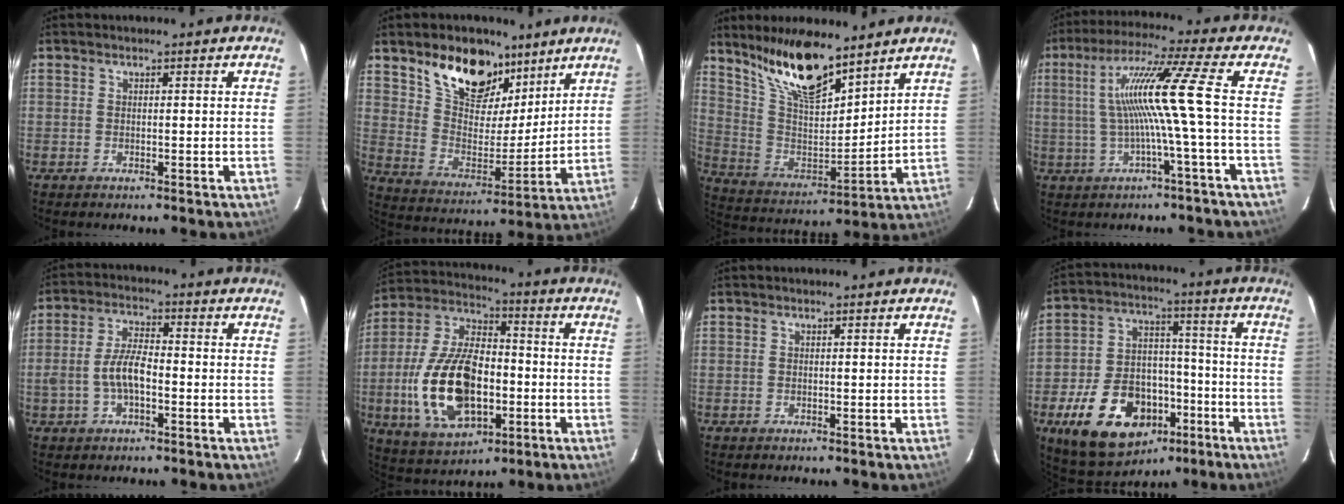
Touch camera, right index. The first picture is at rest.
{"total": 16.9, "force": [10.9, 9.2, 9.1], "torque": [-0.168, 0.020, 0.199]}
{"total": 17.4, "force": [13.0, 5.2, 10.4], "torque": [-0.194, -0.002, 0.252]}
{"total": 11.3, "force": [-0.6, -2.4, 11.0], "torque": [-0.198, 0.005, -0.002]}
{"total": 6.6, "force": [-1.8, 2.8, 5.7], "torque": [-0.116, 0.009, -0.033]}
{"total": 19.9, "force": [-4.5, 10.5, 16.3], "torque": [-0.344, 0.002, -0.066]}
{"total": 0.0}
{"total": 19.6, "force": [-9.7, 12.6, 11.4], "torque": [-0.240, 0.023, -0.137]}